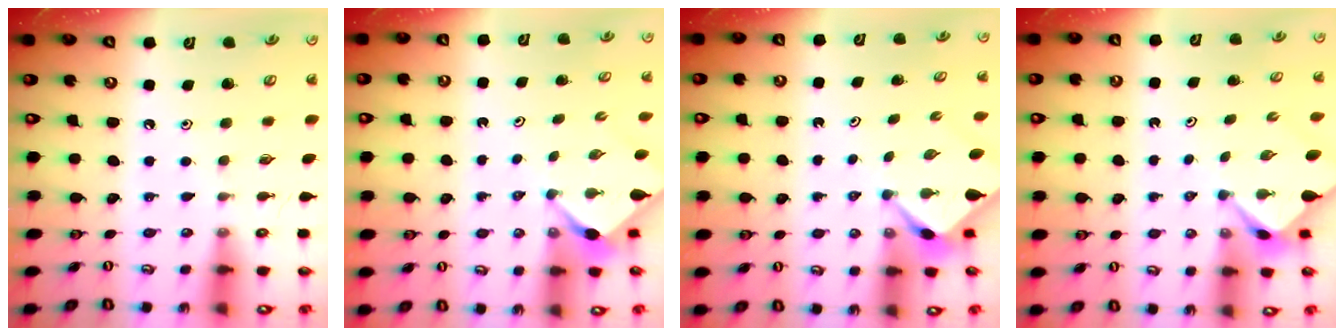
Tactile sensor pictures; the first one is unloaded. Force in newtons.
{"total": 2.4, "press": 2.4, "slide": 0.1}
{"total": 2.6, "press": 2.6, "slide": 0.3}
{"total": 2.5, "press": 2.4, "slide": 0.3}